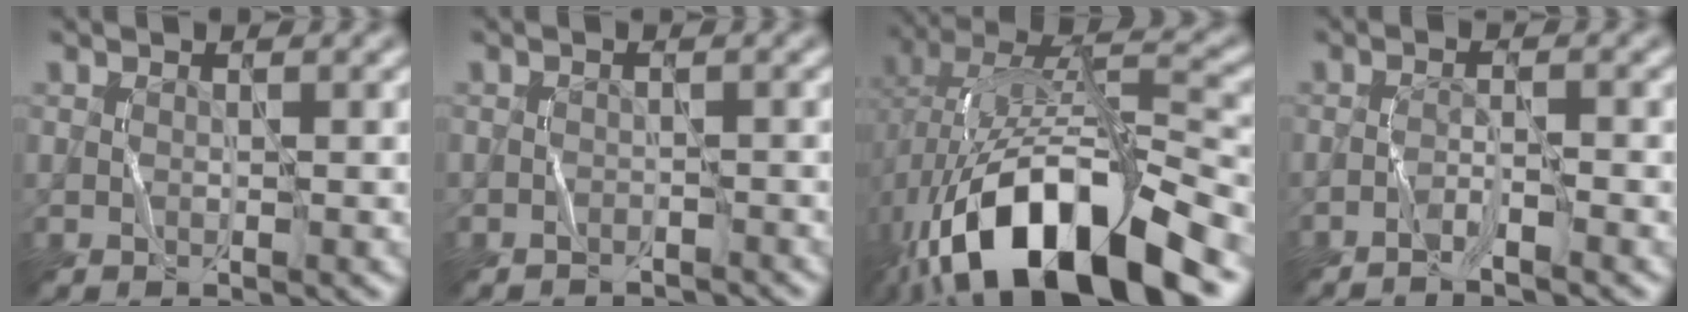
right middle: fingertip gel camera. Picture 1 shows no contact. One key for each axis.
{"total": 1.5, "fx": -1.4, "fy": 0.2, "fz": -0.4, "tx": 0.009, "ty": 0.001, "tz": -0.022}
{"total": 16.4, "fx": -8.5, "fy": 6.8, "fz": 12.3, "tx": -0.228, "ty": 0.002, "tz": -0.146}
{"total": 1.9, "fx": -1.7, "fy": -0.2, "fz": 0.9, "tx": -0.016, "ty": 0.009, "tz": -0.037}